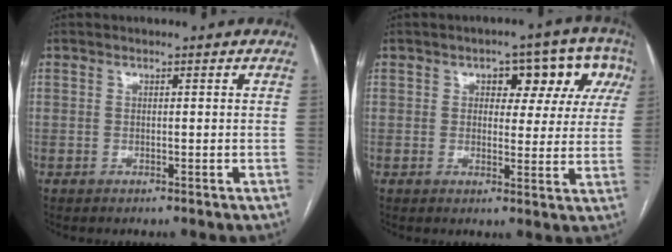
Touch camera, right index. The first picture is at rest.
{"total": 9.8, "force": [3.5, 5.1, 7.5], "torque": [-0.071, 0.036, 0.041]}